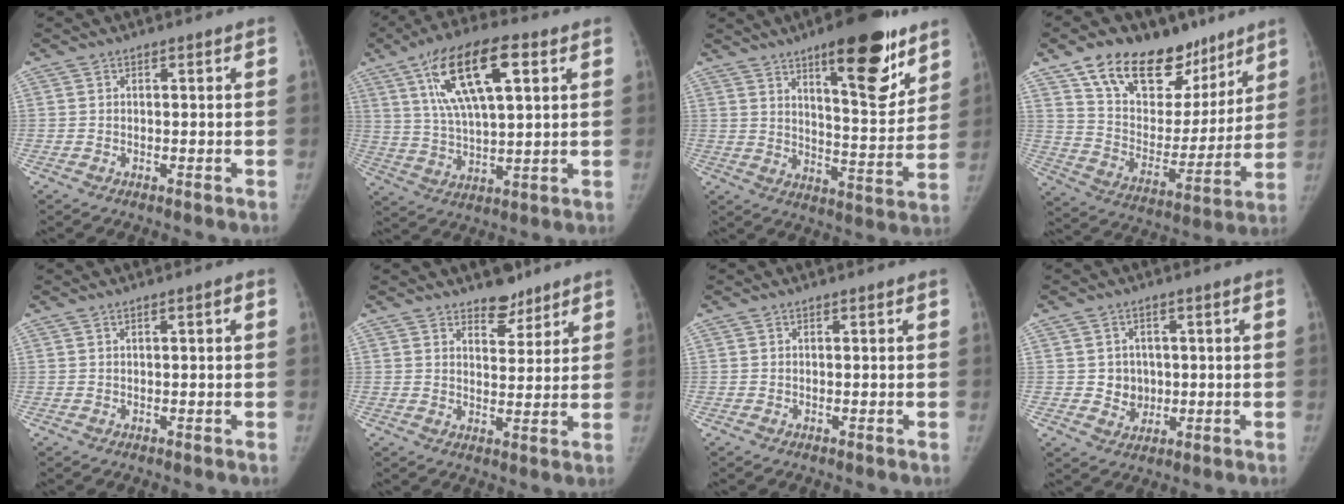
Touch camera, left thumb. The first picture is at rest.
{"total": 17.2, "force": [7.0, 6.2, 14.4], "torque": [-0.250, -0.006, 0.125]}
{"total": 19.0, "force": [11.4, 5.8, 14.0], "torque": [-0.157, -0.070, 0.170]}
{"total": 24.1, "force": [15.7, 13.7, 12.1], "torque": [-0.147, -0.052, 0.260]}
{"total": 1.4, "force": [0.4, 0.1, 1.3], "torque": [-0.025, 0.005, 0.006]}
{"total": 5.7, "force": [4.5, 2.9, 2.1], "torque": [-0.004, -0.032, 0.071]}
{"total": 0.0}
{"total": 4.7, "force": [0.3, 4.3, 1.8], "torque": [-0.005, 0.001, 0.012]}